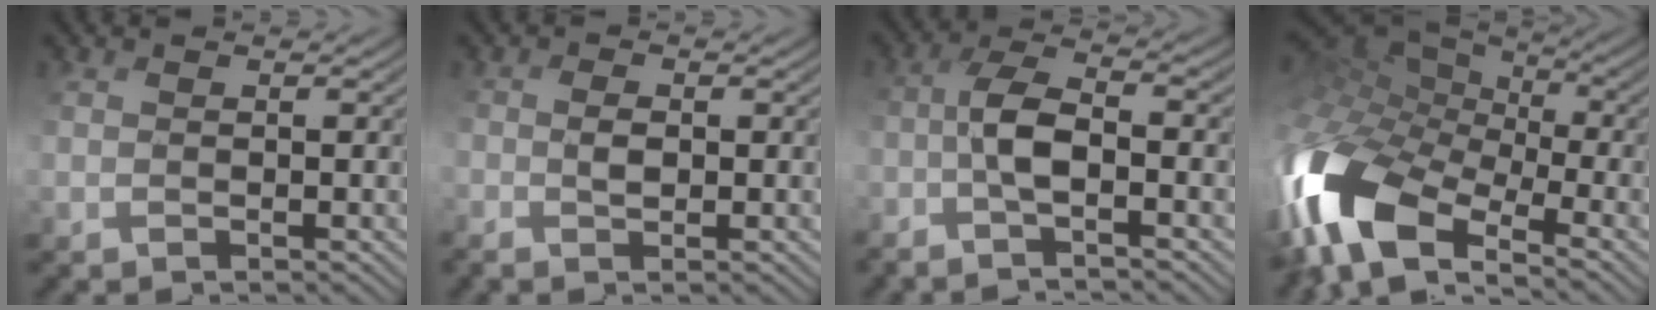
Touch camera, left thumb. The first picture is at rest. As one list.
[{"total": 2.4, "force": [-0.5, 1.3, 1.9], "torque": [-0.040, 0.001, -0.011]}, {"total": 5.5, "force": [-2.2, 1.6, 4.8], "torque": [-0.094, 0.008, -0.054]}, {"total": 15.5, "force": [-6.3, 8.1, 11.6], "torque": [-0.298, -0.022, -0.118]}]